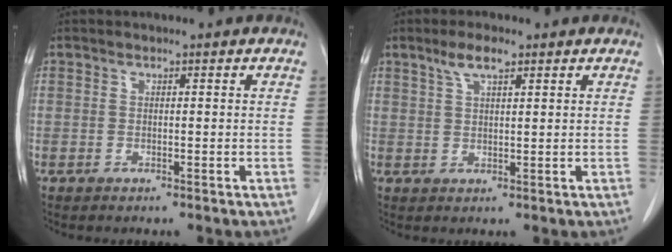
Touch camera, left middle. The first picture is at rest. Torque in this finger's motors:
{"motor_torque": [0.47, -0.39, -0.03, 0.04]}